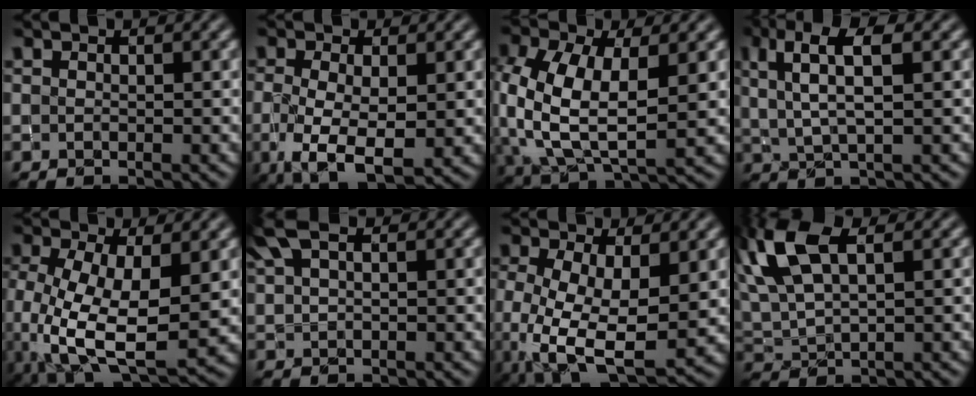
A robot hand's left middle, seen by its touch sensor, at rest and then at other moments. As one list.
[{"total": 6.3, "force": [-1.6, 2.9, 5.3], "torque": [-0.113, -0.020, -0.023]}, {"total": 10.3, "force": [0.7, 5.8, 8.5], "torque": [-0.196, -0.004, 0.018]}, {"total": 5.6, "force": [2.2, 1.8, 4.8], "torque": [-0.089, 0.008, 0.039]}, {"total": 10.6, "force": [-1.5, 5.2, 9.1], "torque": [-0.188, -0.028, -0.017]}, {"total": 3.2, "force": [2.0, 1.2, 2.2], "torque": [-0.055, 0.015, 0.038]}, {"total": 9.9, "force": [-1.5, 4.8, 8.5], "torque": [-0.170, -0.026, -0.018]}, {"total": 8.2, "force": [3.8, 3.7, 6.2], "torque": [-0.150, 0.025, 0.071]}]